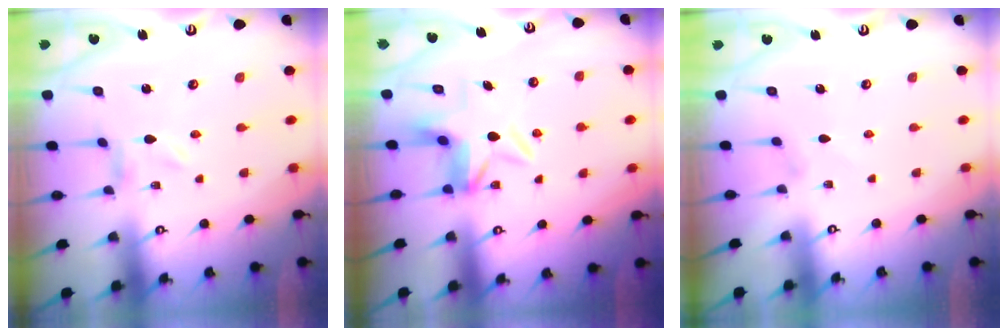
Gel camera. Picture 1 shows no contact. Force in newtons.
{"total": 5.4, "press": 5.0, "slide": 2.0}
{"total": 0.9, "press": 0.9, "slide": 0.3}